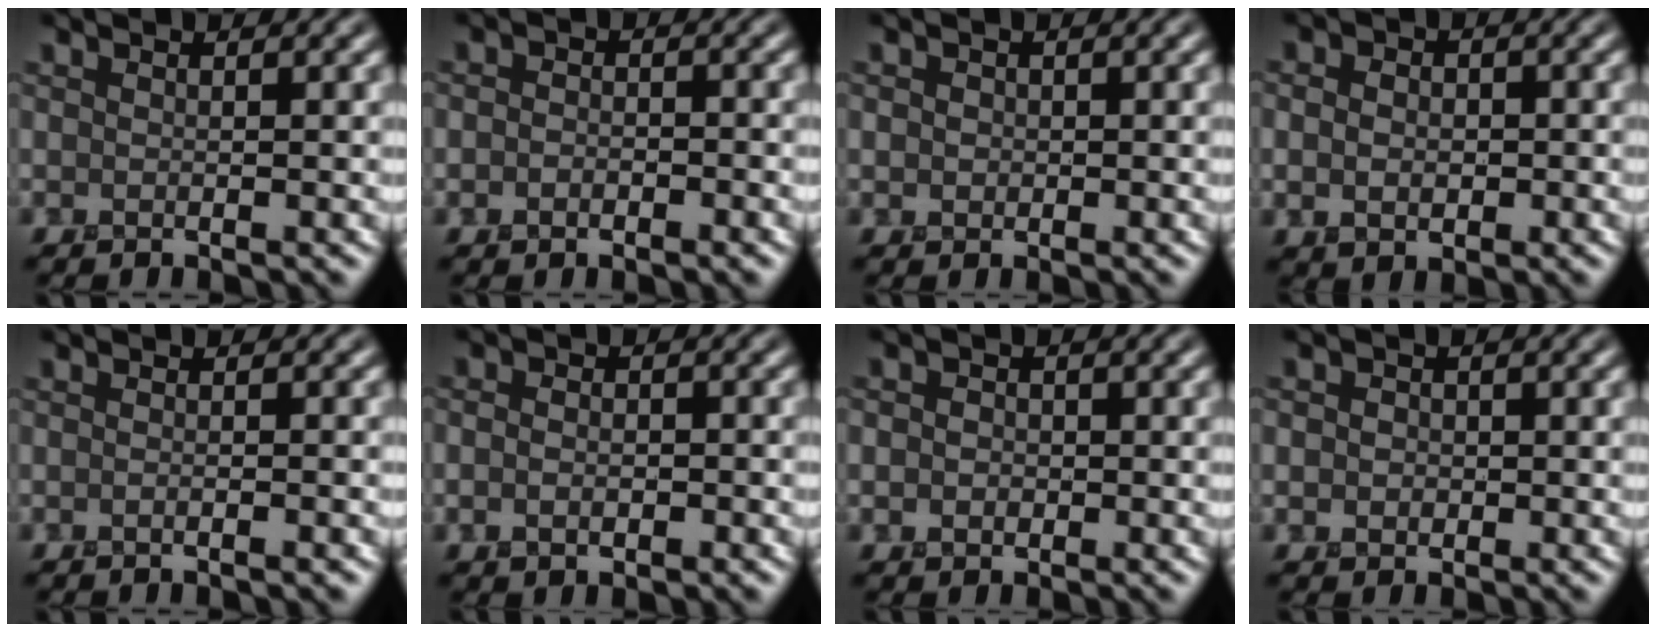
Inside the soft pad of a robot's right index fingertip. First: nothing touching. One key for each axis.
{"total": 1.6, "fx": -0.6, "fy": 1.2, "fz": 0.9, "tx": -0.010, "ty": -0.001, "tz": -0.013}
{"total": 0.9, "fx": 0.1, "fy": 0.9, "fz": 0.3, "tx": -0.001, "ty": 0.000, "tz": 0.000}
{"total": 3.4, "fx": 0.0, "fy": 2.8, "fz": 1.9, "tx": -0.027, "ty": 0.004, "tz": -0.017}
{"total": 1.7, "fx": -0.4, "fy": 0.7, "fz": 1.5, "tx": 0.004, "ty": -0.003, "tz": -0.017}
{"total": 2.3, "fx": -0.5, "fy": 1.7, "fz": 1.5, "tx": -0.017, "ty": -0.002, "tz": -0.011}
{"total": 2.0, "fx": 0.0, "fy": 1.7, "fz": 1.0, "tx": -0.005, "ty": 0.005, "tz": -0.013}
{"total": 2.2, "fx": 0.3, "fy": 1.9, "fz": 1.0, "tx": -0.005, "ty": 0.012, "tz": -0.011}